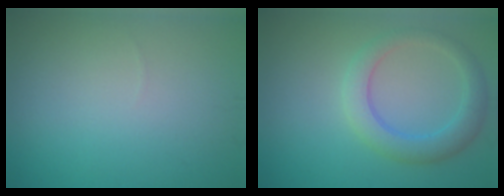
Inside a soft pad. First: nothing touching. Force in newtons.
{"total": 3.6, "press": 3.6, "slide": 0.1}